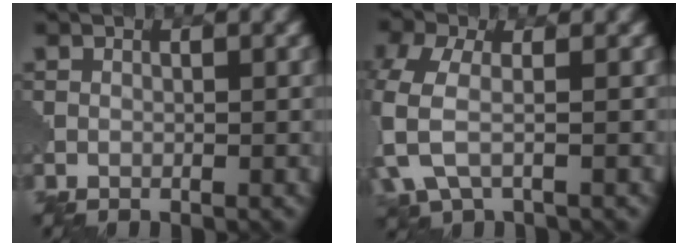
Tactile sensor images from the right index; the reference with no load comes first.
{"total": 5.3, "force": [-1.5, 2.6, 4.3], "torque": [-0.120, 0.000, -0.041]}